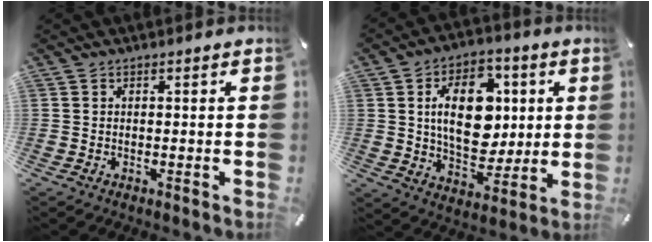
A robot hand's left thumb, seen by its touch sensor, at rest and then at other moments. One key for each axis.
{"total": 16.9, "fx": 3.1, "fy": 11.3, "fz": 12.1, "tx": -0.198, "ty": 0.007, "tz": 0.055}